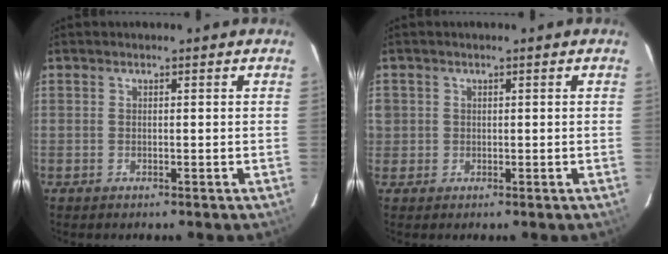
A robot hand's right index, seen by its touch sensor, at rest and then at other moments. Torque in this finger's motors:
{"motor_torque": [1.96, -0.16, 1.05, 0.16]}